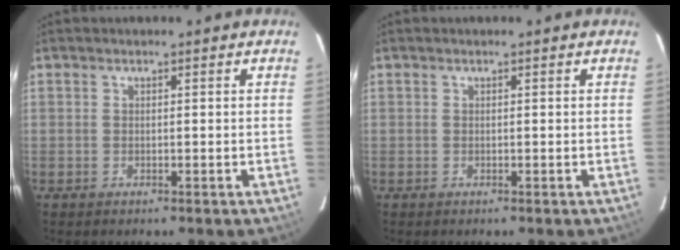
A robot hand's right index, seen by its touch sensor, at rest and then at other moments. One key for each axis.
{"total": 0.0}